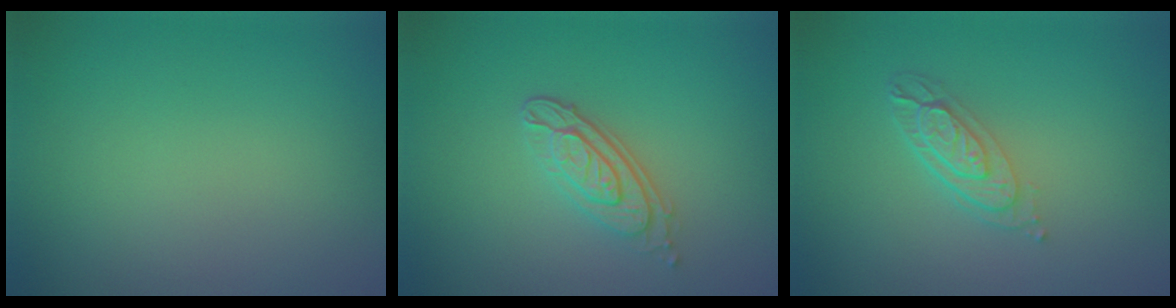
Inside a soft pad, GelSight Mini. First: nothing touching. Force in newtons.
{"total": 3.3, "press": 2.7, "slide": 1.9}
{"total": 3.2, "press": 2.4, "slide": 2.2}